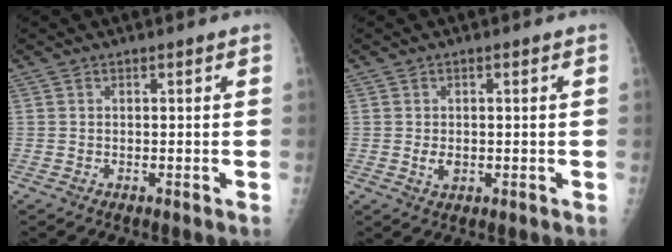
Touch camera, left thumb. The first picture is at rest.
{"total": 2.3, "force": [-0.2, 1.5, 1.7], "torque": [-0.025, -0.003, 0.000]}